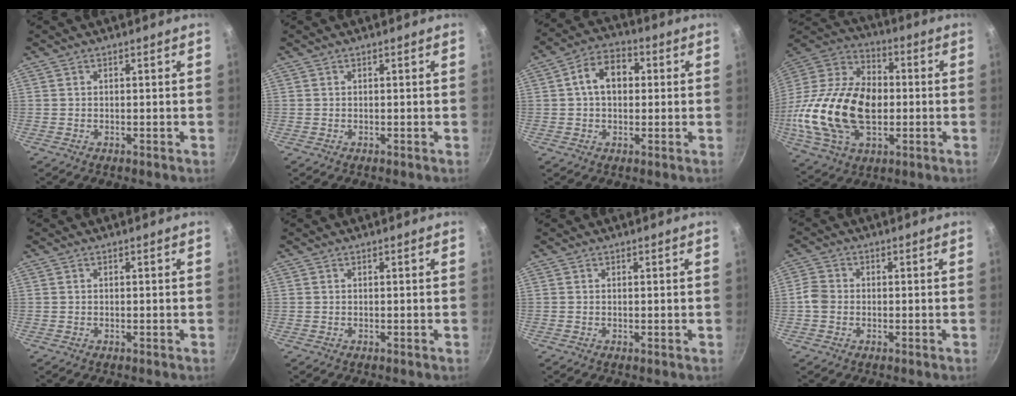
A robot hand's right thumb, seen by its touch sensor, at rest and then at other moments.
{"total": 0.0}
{"total": 9.1, "force": [1.3, 6.4, 6.4], "torque": [-0.076, 0.022, 0.007]}
{"total": 26.6, "force": [-2.5, 16.9, 20.4], "torque": [-0.367, 0.031, -0.044]}
{"total": 0.0}
{"total": 0.0}
{"total": 0.0}
{"total": 3.4, "force": [-0.7, 2.9, 1.7], "torque": [-0.030, 0.014, -0.021]}